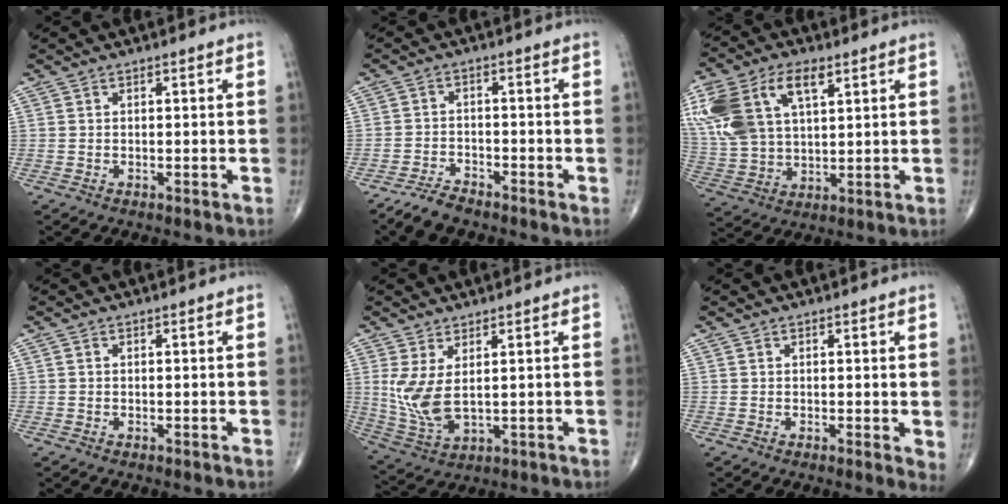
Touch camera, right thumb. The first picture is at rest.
{"total": 4.5, "force": [-3.9, 1.5, 1.7], "torque": [-0.037, 0.007, -0.076]}
{"total": 19.3, "force": [7.8, 10.8, 14.0], "torque": [-0.309, 0.004, 0.152]}
{"total": 0.0}
{"total": 8.4, "force": [1.5, 3.8, 7.3], "torque": [-0.163, -0.018, 0.046]}
{"total": 2.2, "force": [0.5, 0.9, 1.9], "torque": [-0.025, -0.009, 0.005]}